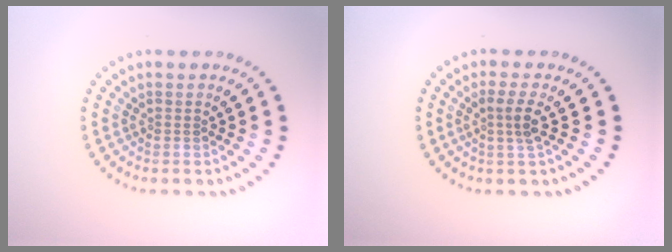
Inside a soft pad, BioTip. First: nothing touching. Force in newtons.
{"total": 2.3, "press": 1.8, "slide": 1.4}